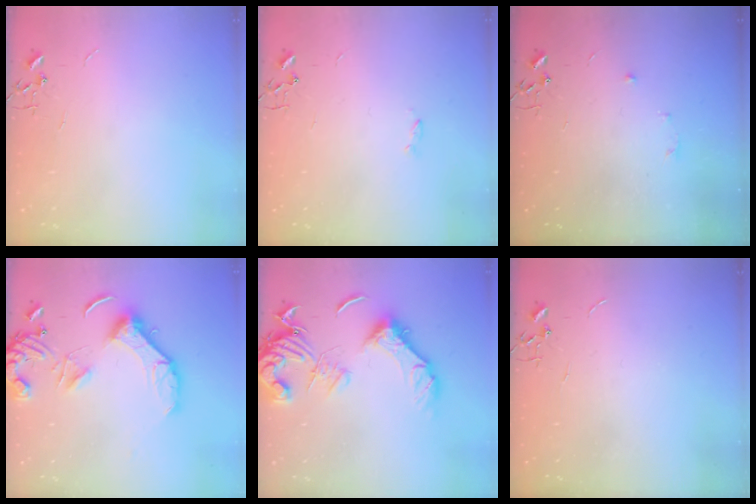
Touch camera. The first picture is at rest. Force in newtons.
{"total": 1.8, "press": 1.7, "slide": 0.4}
{"total": 5.2, "press": 5.2, "slide": 0.6}
{"total": 14.7, "press": 14.6, "slide": 1.9}
{"total": 17.6, "press": 17.5, "slide": 2.0}
{"total": 0.0}